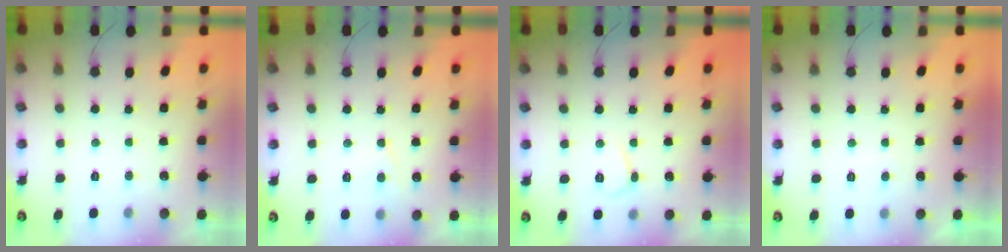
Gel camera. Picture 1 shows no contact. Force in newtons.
{"total": 4.4, "press": 4.4, "slide": 0.5}
{"total": 4.0, "press": 3.9, "slide": 0.5}
{"total": 1.4, "press": 1.1, "slide": 0.8}